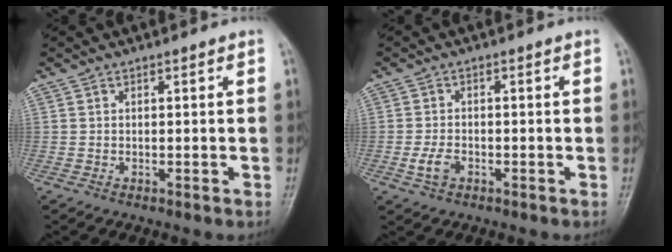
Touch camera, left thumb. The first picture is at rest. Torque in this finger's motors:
{"motor_torque": [-0.28, 0.49, 0.42, 0.21, 0.04]}